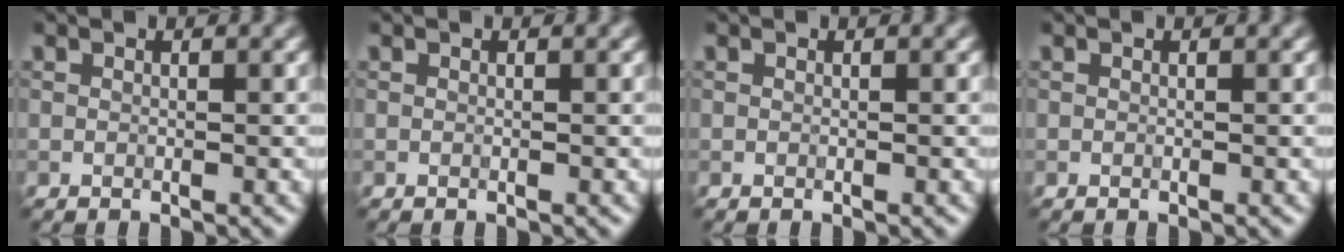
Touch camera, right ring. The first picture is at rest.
{"total": 0.0}
{"total": 0.0}
{"total": 0.0}